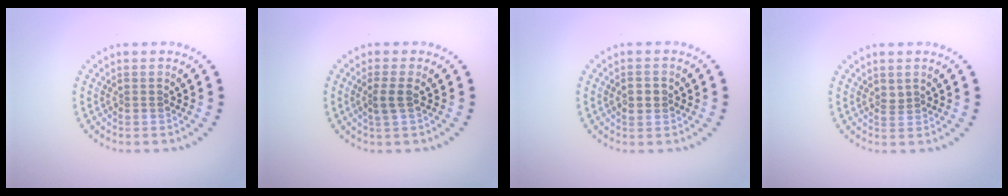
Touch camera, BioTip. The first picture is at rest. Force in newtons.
{"total": 1.6, "press": 1.3, "slide": 0.9}
{"total": 1.5, "press": 1.5, "slide": 0.1}
{"total": 0.9, "press": 0.6, "slide": 0.7}